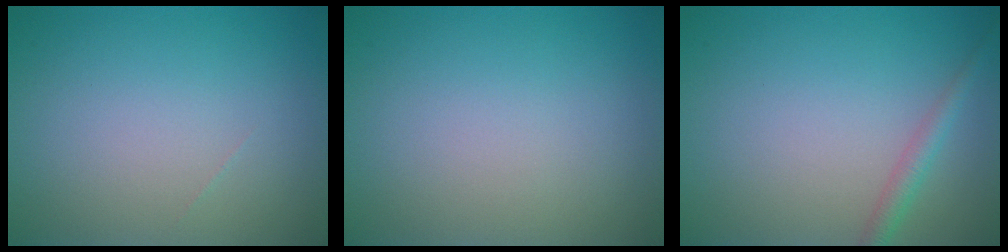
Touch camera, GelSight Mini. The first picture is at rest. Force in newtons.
{"total": 0.0}
{"total": 1.7, "press": 1.7, "slide": 0.1}